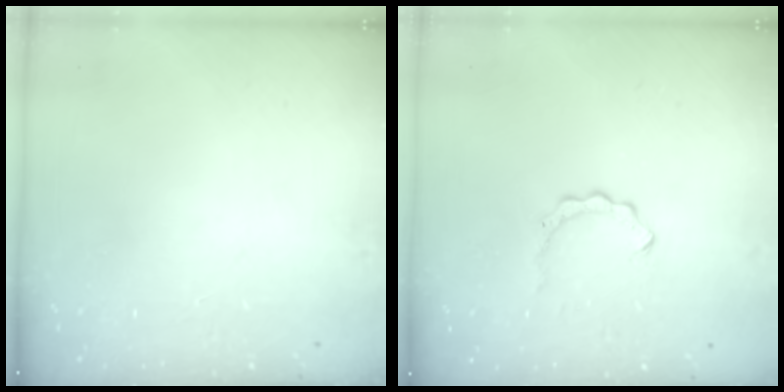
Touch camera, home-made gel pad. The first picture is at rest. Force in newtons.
{"total": 2.6, "press": 2.6, "slide": 0.3}